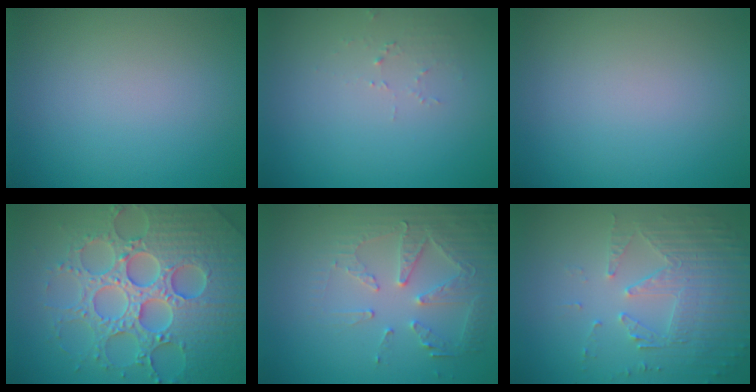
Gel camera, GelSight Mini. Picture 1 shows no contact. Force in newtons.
{"total": 1.1, "press": 1.1, "slide": 0.1}
{"total": 0.0}
{"total": 8.0, "press": 7.8, "slide": 1.7}
{"total": 4.5, "press": 3.5, "slide": 2.9}
{"total": 5.7, "press": 3.7, "slide": 4.3}